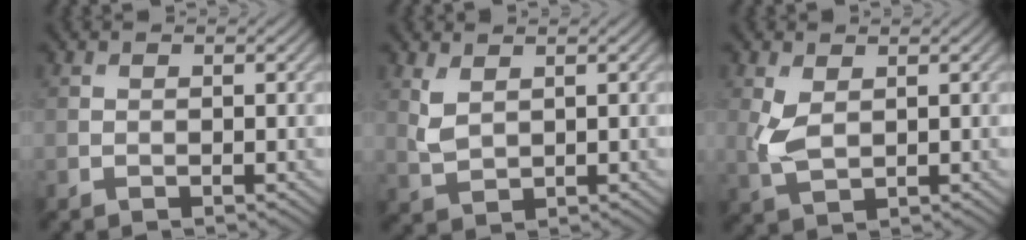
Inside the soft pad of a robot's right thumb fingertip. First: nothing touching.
{"total": 2.8, "force": [1.5, 1.5, 1.9], "torque": [-0.054, -0.003, 0.037]}
{"total": 4.0, "force": [0.8, 2.3, 3.1], "torque": [-0.084, 0.000, 0.021]}